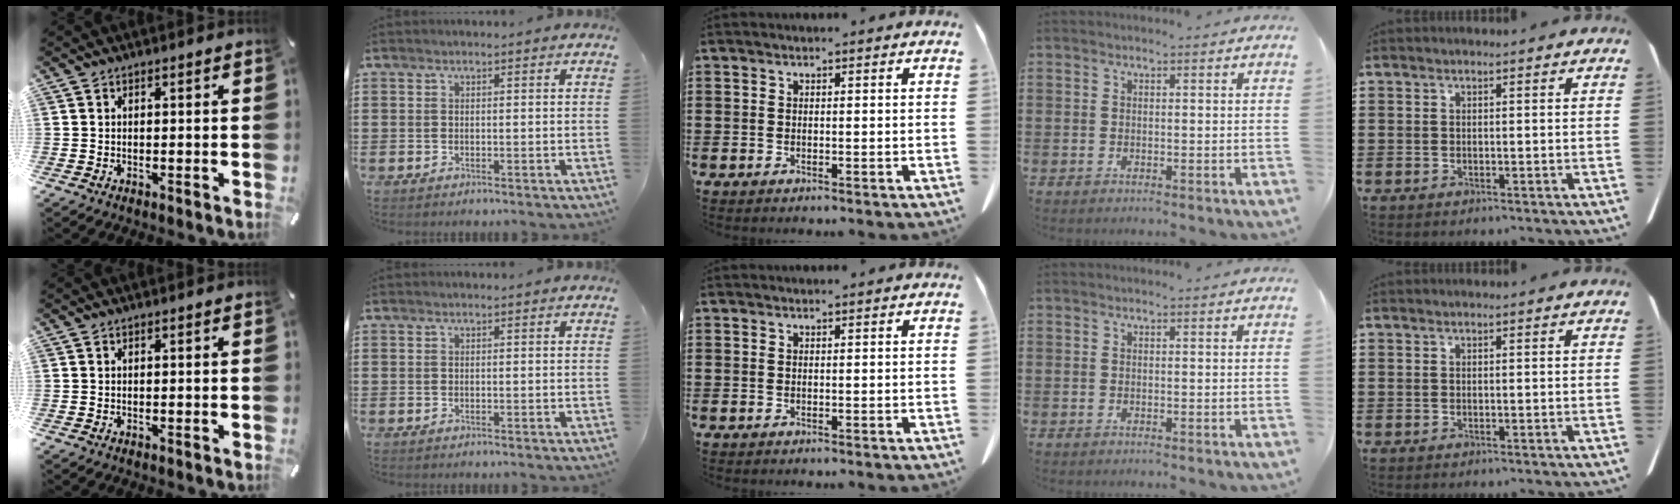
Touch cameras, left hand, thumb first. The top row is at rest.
{}